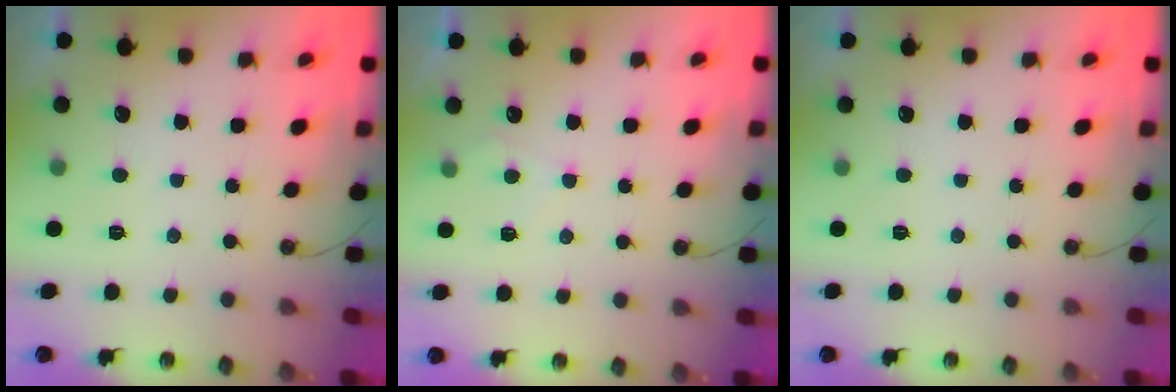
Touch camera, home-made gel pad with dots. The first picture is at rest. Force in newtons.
{"total": 4.7, "press": 4.7, "slide": 0.5}
{"total": 0.0}